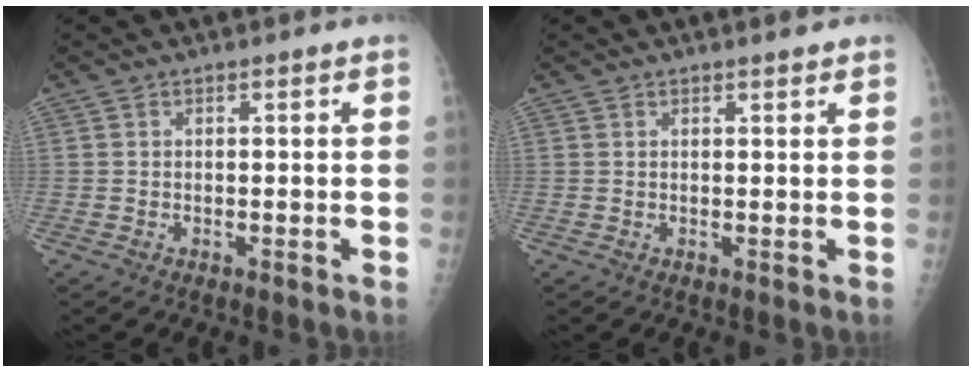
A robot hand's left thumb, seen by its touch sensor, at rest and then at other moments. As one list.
[{"total": 1.5, "force": [1.3, 0.3, 0.7], "torque": [-0.006, -0.003, 0.016]}]